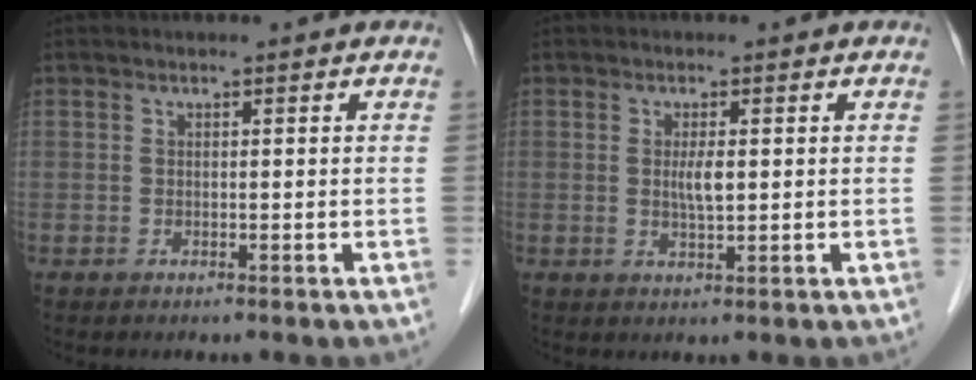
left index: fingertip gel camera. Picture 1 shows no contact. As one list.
[{"total": 2.4, "force": [0.3, 0.4, 2.4], "torque": [-0.047, -0.005, 0.005]}]